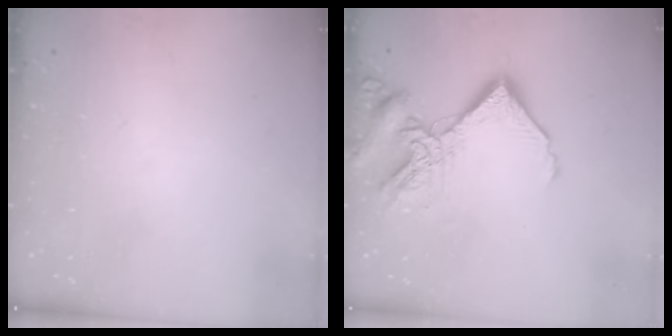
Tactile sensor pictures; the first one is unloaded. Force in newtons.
{"total": 14.7, "press": 14.6, "slide": 1.8}